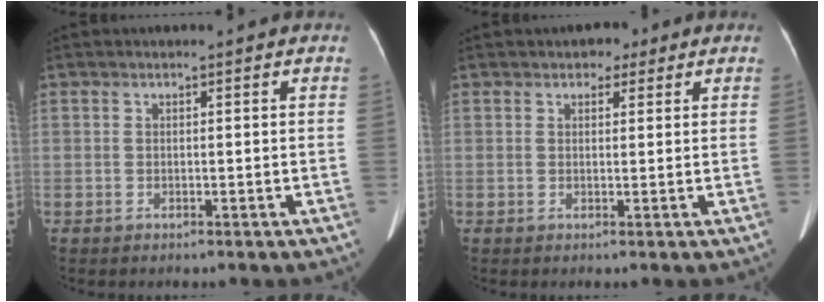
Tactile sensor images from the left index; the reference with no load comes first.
{"total": 2.3, "force": [1.4, 1.5, 1.0], "torque": [-0.011, 0.007, 0.016]}